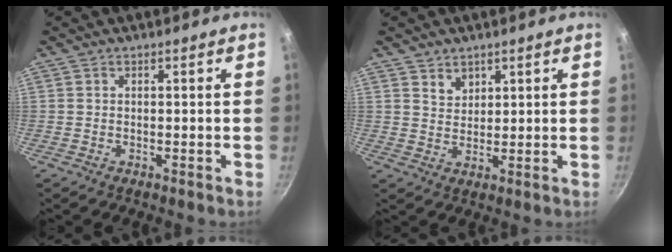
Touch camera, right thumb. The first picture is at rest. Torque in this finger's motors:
{"motor_torque": [-0.15, -0.18, 0.53, 0.36, 0.00]}